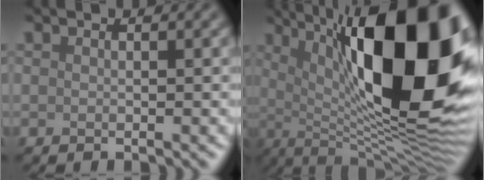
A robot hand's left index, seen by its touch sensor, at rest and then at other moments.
{"total": 19.1, "force": [4.2, 6.6, 17.4], "torque": [-0.223, 0.016, 0.058]}